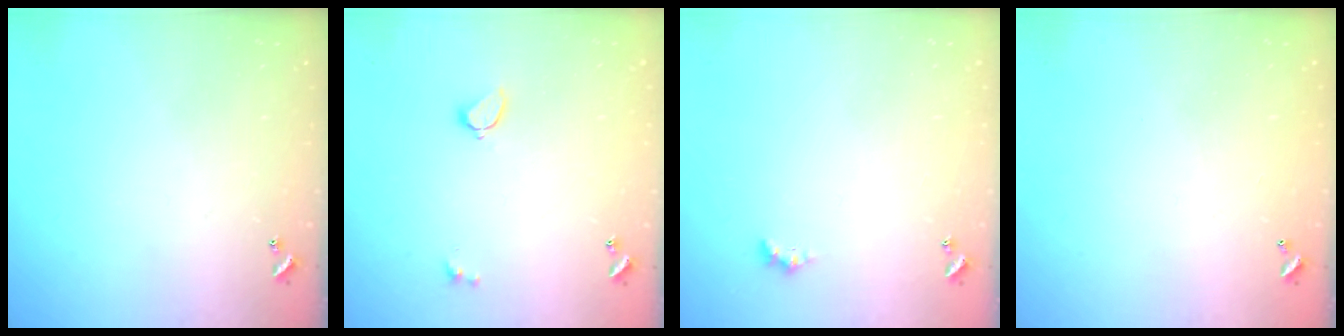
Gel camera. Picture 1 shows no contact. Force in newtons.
{"total": 1.7, "press": 1.6, "slide": 0.5}
{"total": 1.1, "press": 1.1, "slide": 0.4}
{"total": 2.9, "press": 2.9, "slide": 0.1}